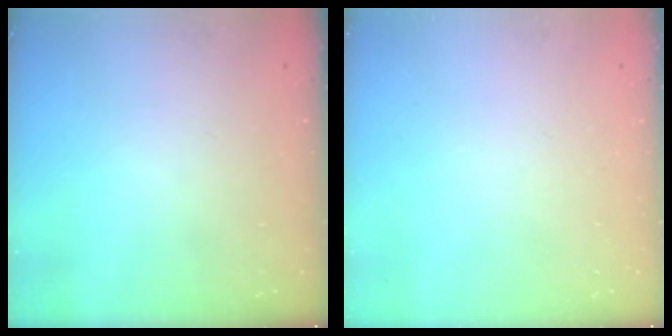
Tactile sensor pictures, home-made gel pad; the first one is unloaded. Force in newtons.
{"total": 0.0}